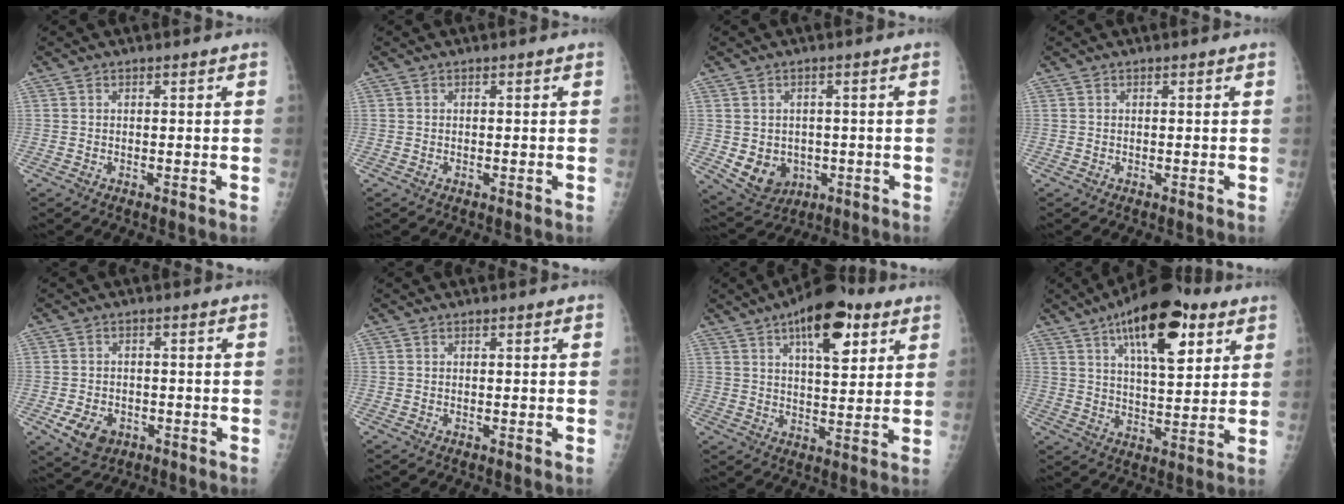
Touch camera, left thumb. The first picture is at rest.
{"total": 0.0}
{"total": 8.0, "force": [-1.4, 6.7, 4.1], "torque": [-0.045, 0.004, 0.000]}
{"total": 0.0}
{"total": 6.5, "force": [-2.7, 4.8, 3.4], "torque": [-0.054, 0.011, -0.036]}
{"total": 0.0}
{"total": 14.0, "force": [7.0, 5.9, 10.6], "torque": [-0.128, -0.018, 0.100]}
{"total": 17.7, "force": [8.8, 7.2, 13.6], "torque": [-0.177, -0.024, 0.135]}